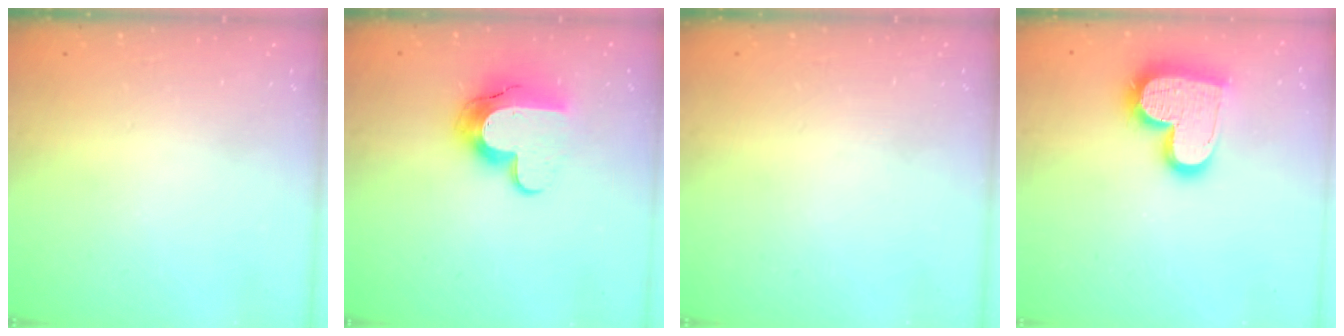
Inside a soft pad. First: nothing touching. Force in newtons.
{"total": 13.0, "press": 13.0, "slide": 1.0}
{"total": 0.0}
{"total": 18.2, "press": 18.1, "slide": 1.3}